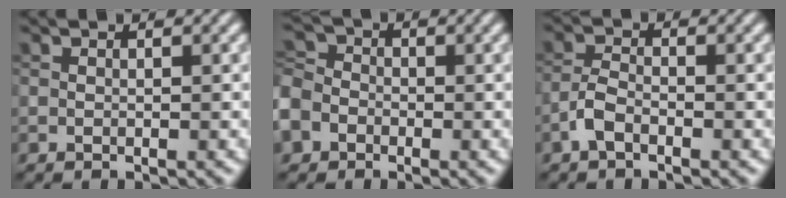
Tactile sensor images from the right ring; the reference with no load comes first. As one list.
[{"total": 7.6, "force": [-3.9, 5.9, 2.8], "torque": [-0.071, -0.011, -0.082]}, {"total": 2.1, "force": [-1.3, 0.9, 1.4], "torque": [-0.029, 0.005, -0.032]}]